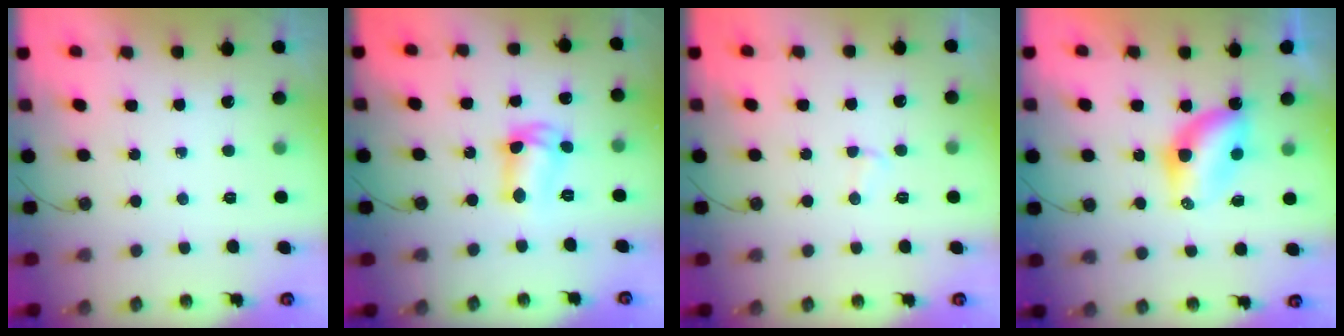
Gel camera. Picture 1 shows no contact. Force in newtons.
{"total": 9.3, "press": 8.5, "slide": 3.7}
{"total": 2.3, "press": 2.3, "slide": 0.3}
{"total": 6.9, "press": 6.9, "slide": 0.3}